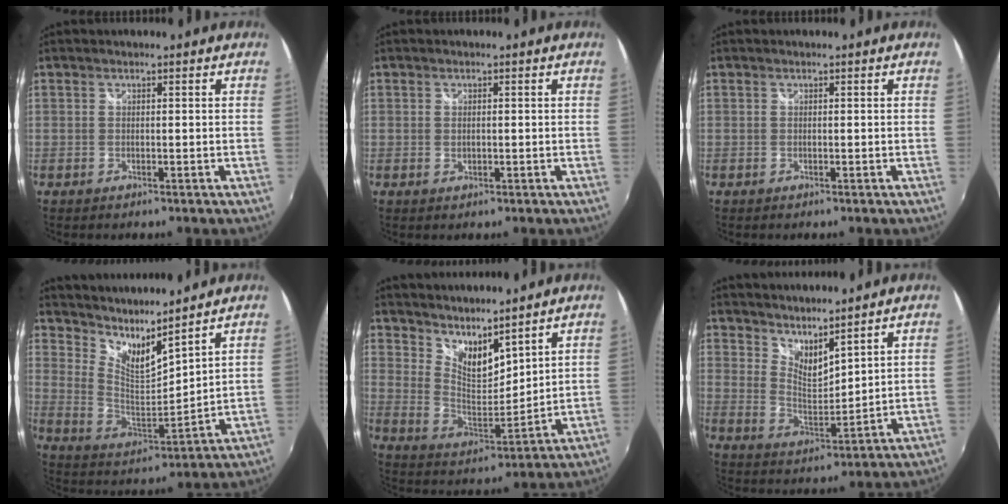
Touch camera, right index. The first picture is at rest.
{"total": 0.9, "force": [0.1, 0.7, 0.5], "torque": [-0.010, -0.003, 0.002]}
{"total": 0.0}
{"total": 10.7, "force": [9.3, 1.1, 5.2], "torque": [-0.092, -0.024, 0.171]}
{"total": 10.5, "force": [8.7, 3.2, 5.0], "torque": [-0.081, -0.009, 0.162]}
{"total": 8.2, "force": [7.1, 1.9, 3.6], "torque": [-0.056, -0.007, 0.130]}